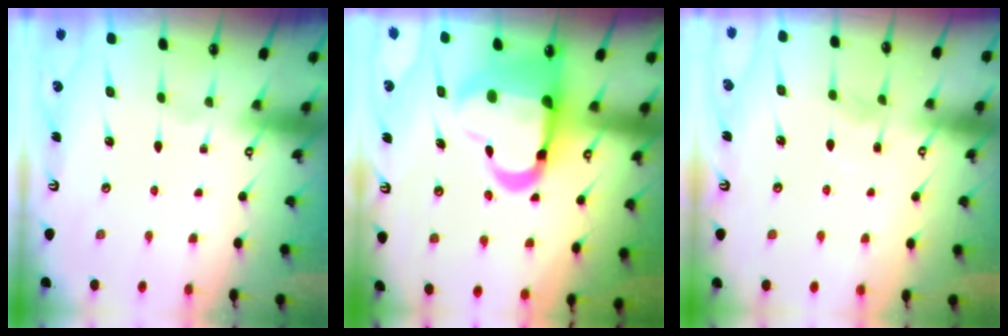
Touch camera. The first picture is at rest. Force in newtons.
{"total": 18.0, "press": 17.5, "slide": 4.0}
{"total": 5.1, "press": 5.0, "slide": 0.5}